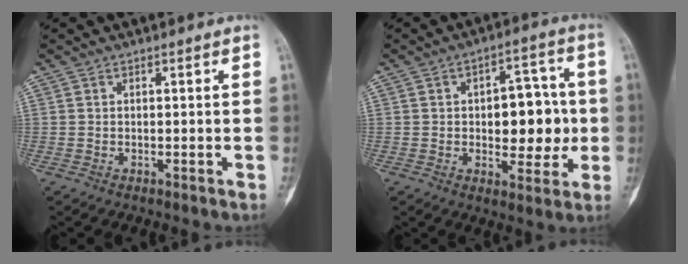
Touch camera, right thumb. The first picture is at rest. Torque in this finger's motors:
{"motor_torque": [-0.25, 1.35, 0.08, -0.03, 0.04]}